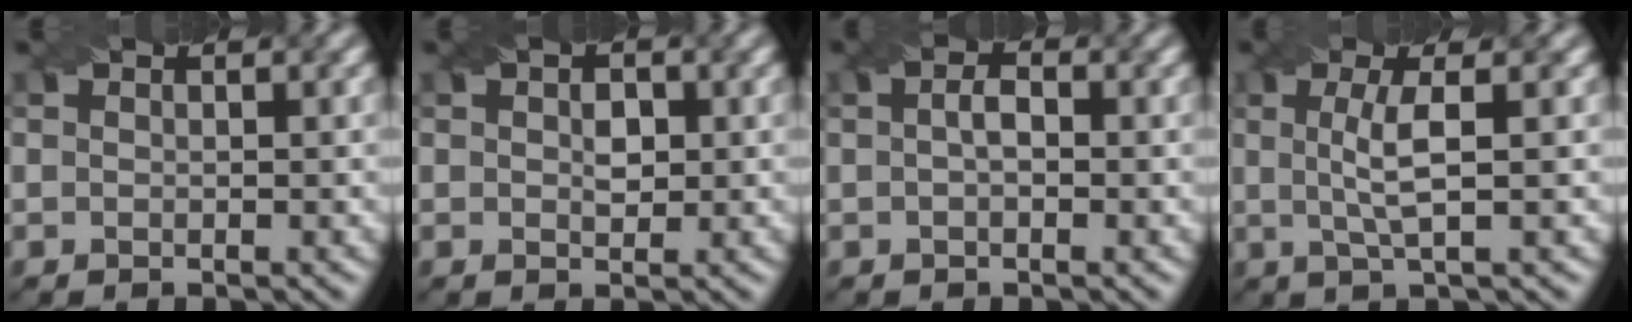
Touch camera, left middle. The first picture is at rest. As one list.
[{"total": 1.7, "force": [0.2, 1.1, 1.3], "torque": [-0.021, 0.000, 0.004]}, {"total": 1.8, "force": [0.1, 0.9, 1.5], "torque": [-0.024, 0.003, -0.003]}, {"total": 3.5, "force": [0.3, 0.8, 3.4], "torque": [-0.066, 0.001, 0.005]}]